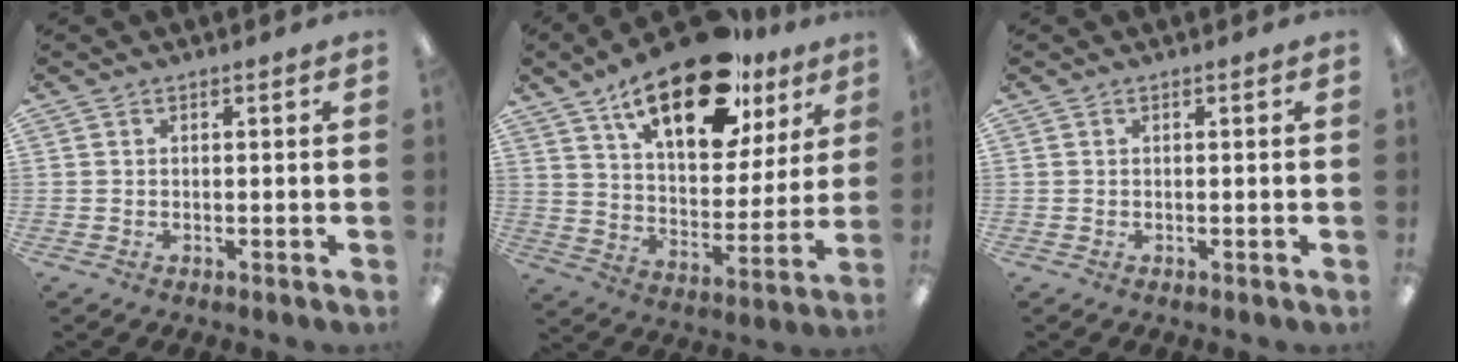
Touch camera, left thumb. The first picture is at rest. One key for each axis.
{"total": 23.1, "fx": 14.8, "fy": 10.3, "fz": 14.4, "tx": -0.221, "ty": -0.077, "tz": 0.250}
{"total": 0.0}